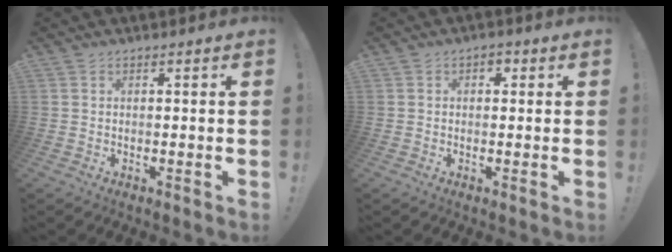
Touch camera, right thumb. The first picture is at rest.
{"total": 1.9, "force": [0.1, 1.5, 1.2], "torque": [-0.015, 0.002, -0.003]}